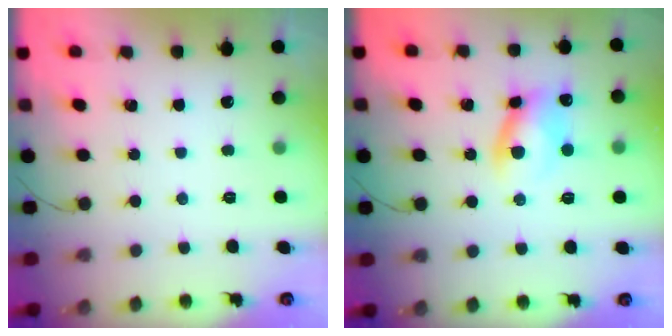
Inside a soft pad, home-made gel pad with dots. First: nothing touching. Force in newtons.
{"total": 8.9, "press": 8.9, "slide": 0.7}